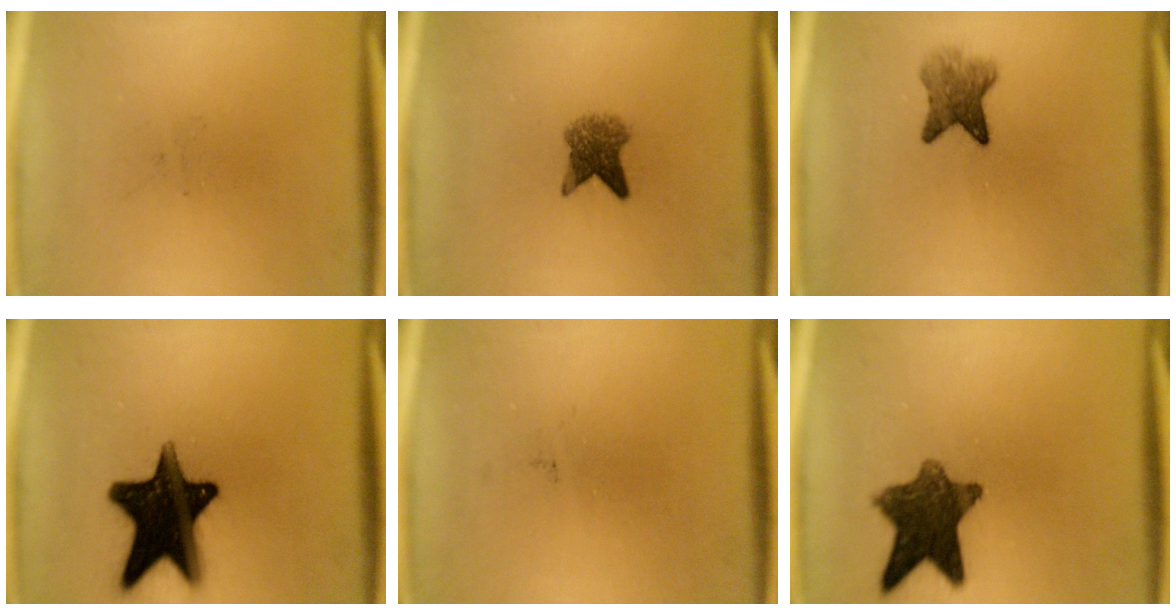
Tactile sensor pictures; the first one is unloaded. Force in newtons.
{"total": 4.0}
{"total": 4.4}
{"total": 18.4}
{"total": 0.0}
{"total": 10.1}